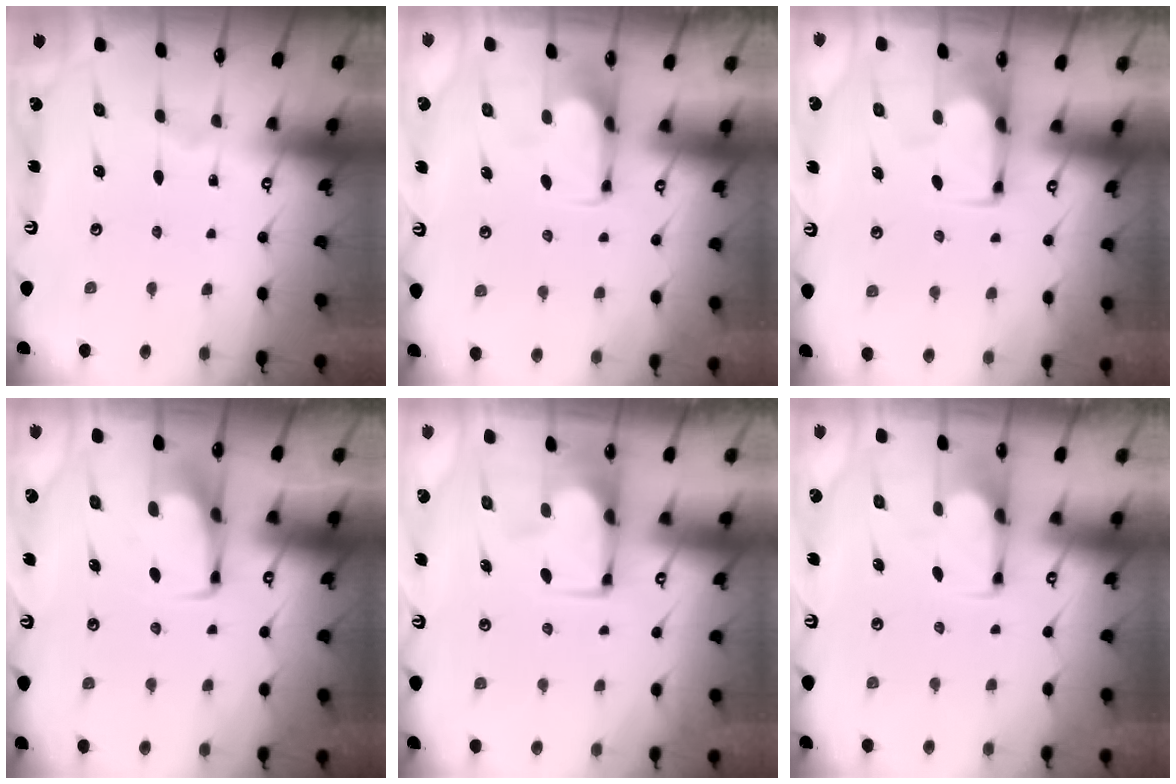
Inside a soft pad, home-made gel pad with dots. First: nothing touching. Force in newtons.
{"total": 2.1, "press": 1.9, "slide": 0.8}
{"total": 1.4, "press": 1.3, "slide": 0.5}
{"total": 3.0, "press": 3.0, "slide": 0.4}
{"total": 2.2, "press": 2.2, "slide": 0.2}
{"total": 2.8, "press": 2.6, "slide": 0.8}